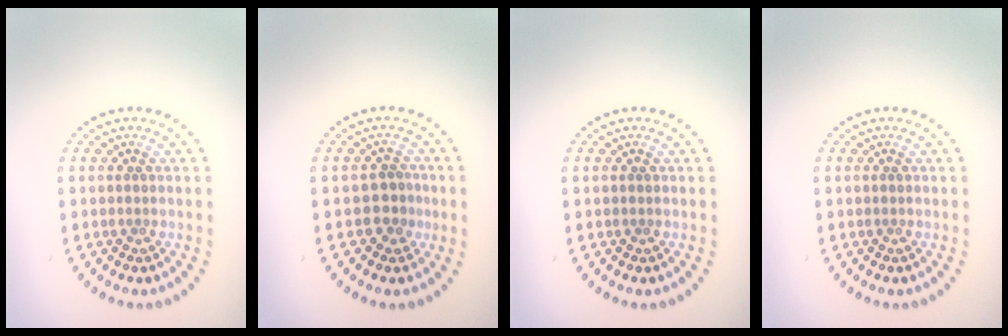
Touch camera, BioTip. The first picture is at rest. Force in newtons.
{"total": 2.0, "press": 1.8, "slide": 0.8}
{"total": 0.0}
{"total": 0.0}